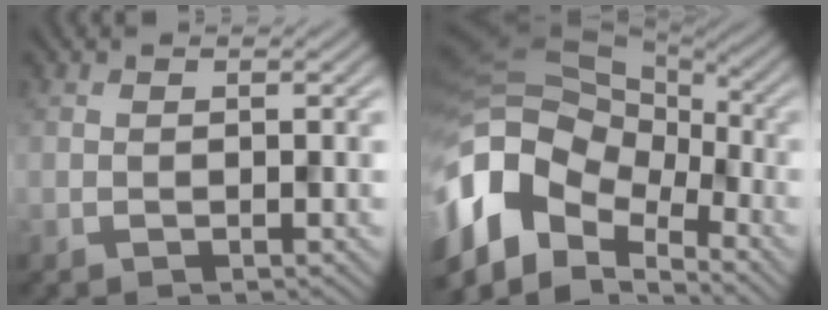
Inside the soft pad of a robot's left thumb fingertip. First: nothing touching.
{"total": 13.9, "force": [-5.4, 9.4, 8.7], "torque": [-0.224, -0.023, -0.100]}